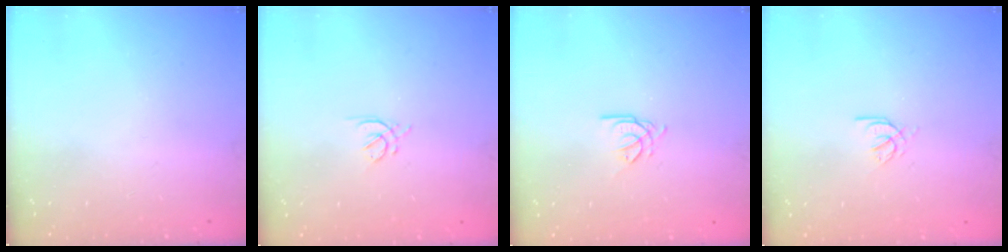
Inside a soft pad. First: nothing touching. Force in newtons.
{"total": 2.5, "press": 2.4, "slide": 0.6}
{"total": 3.5, "press": 3.5, "slide": 0.3}
{"total": 3.6, "press": 3.6, "slide": 0.2}